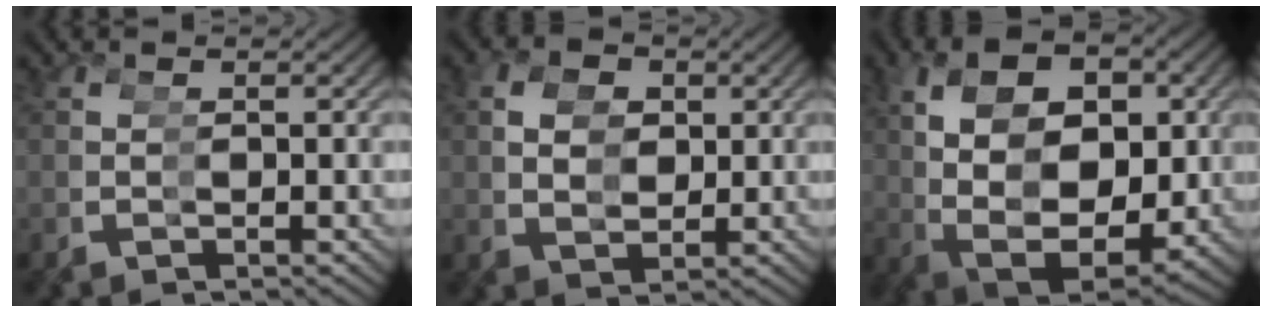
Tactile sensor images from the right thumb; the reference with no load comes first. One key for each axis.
{"total": 1.7, "fx": 1.4, "fy": 1.0, "fz": 0.2, "tx": 0.005, "ty": 0.004, "tz": 0.028}
{"total": 12.5, "fx": 0.0, "fy": 9.0, "fz": 8.6, "tx": -0.178, "ty": -0.033, "tz": 0.018}